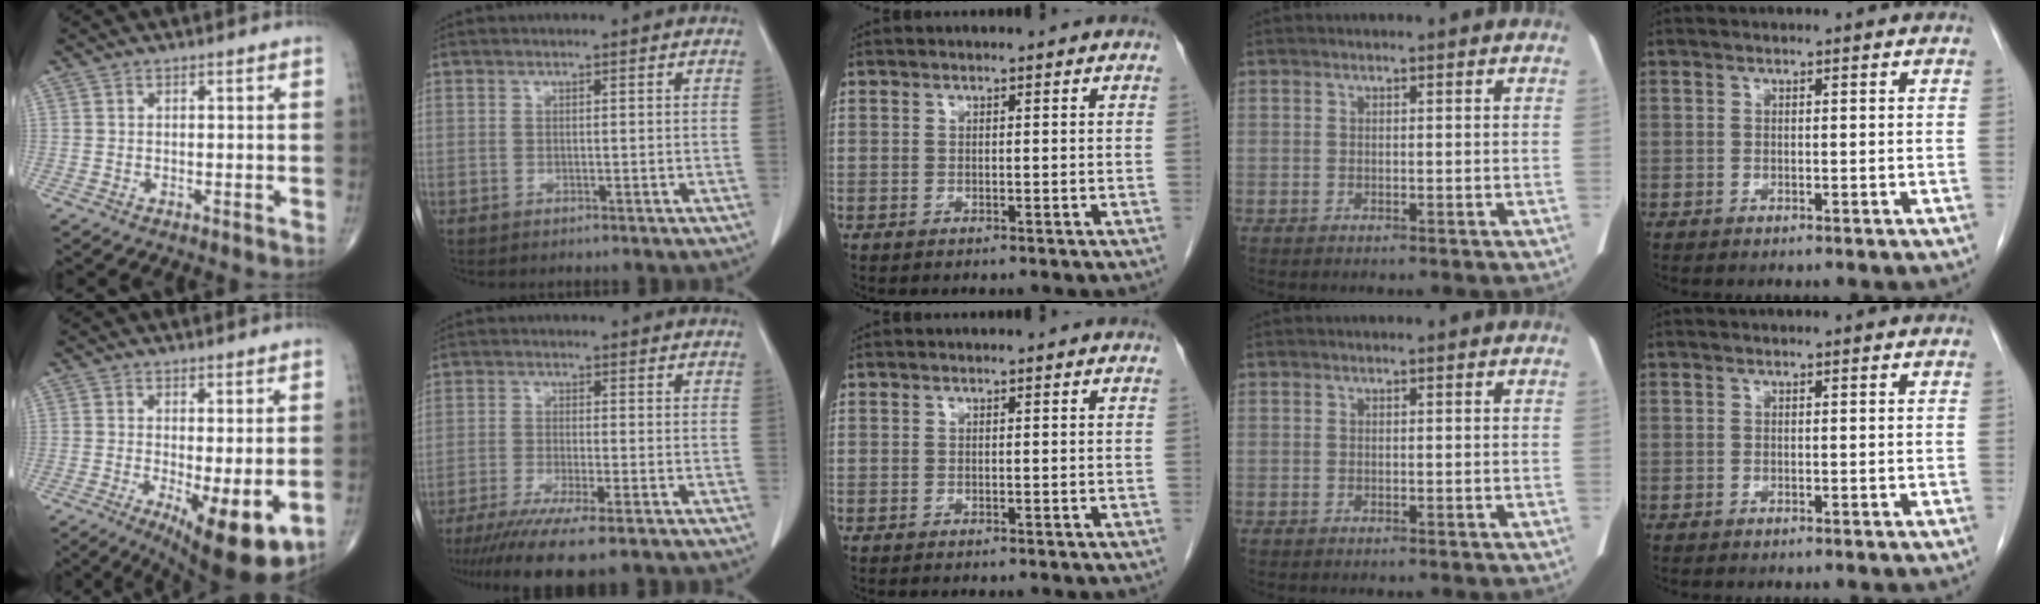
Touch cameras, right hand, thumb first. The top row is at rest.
{"thumb": {"total": 11.4, "force": [-2.8, 3.5, 10.5], "torque": [-0.148, -0.026, -0.032]}, "index": {"total": 11.8, "force": [-9.0, 0.7, 7.5], "torque": [-0.111, -0.027, -0.139]}}